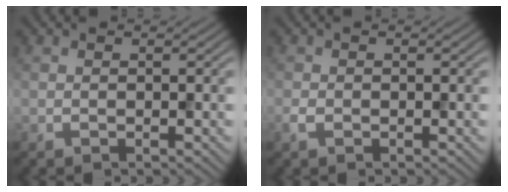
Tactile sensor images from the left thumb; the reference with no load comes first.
{"total": 1.1, "force": [-0.5, 0.7, 0.7], "torque": [-0.019, -0.001, -0.011]}